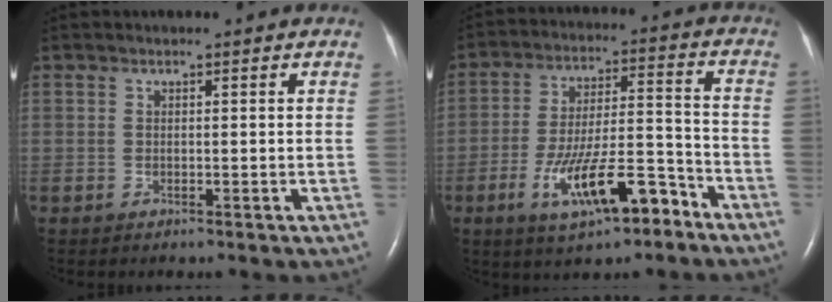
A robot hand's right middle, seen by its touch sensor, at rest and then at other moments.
{"total": 12.8, "force": [-7.2, 3.0, 10.2], "torque": [-0.179, 0.008, -0.116]}